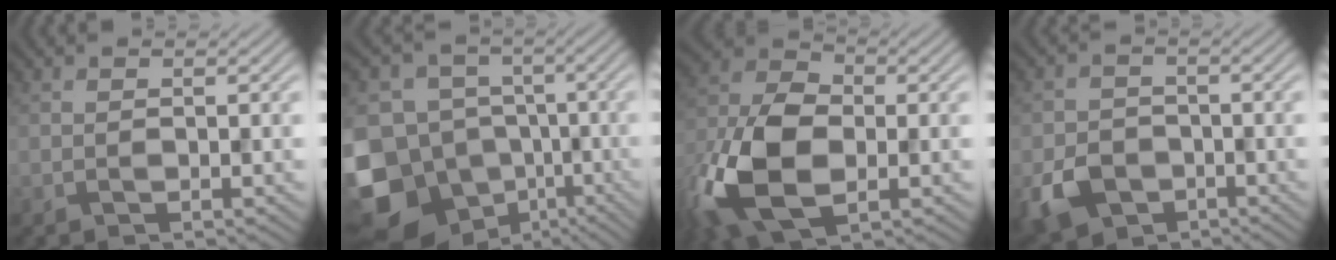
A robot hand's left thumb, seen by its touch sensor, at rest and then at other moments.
{"total": 16.6, "force": [-5.9, 13.4, 7.9], "torque": [-0.231, -0.013, -0.084]}
{"total": 14.7, "force": [-3.9, 9.1, 10.9], "torque": [-0.257, -0.022, -0.076]}
{"total": 6.2, "force": [-3.0, 4.6, 2.8], "torque": [-0.066, -0.014, -0.063]}